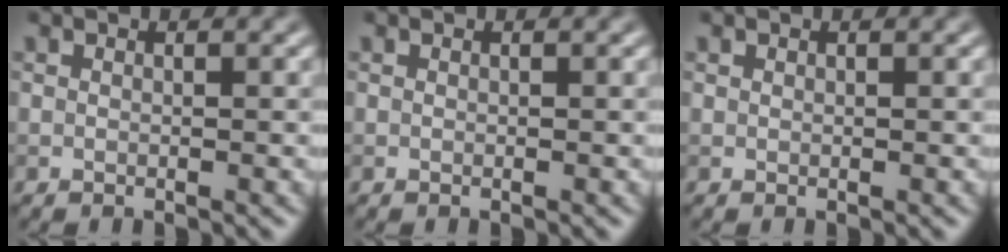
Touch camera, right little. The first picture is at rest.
{"total": 0.0}
{"total": 0.0}